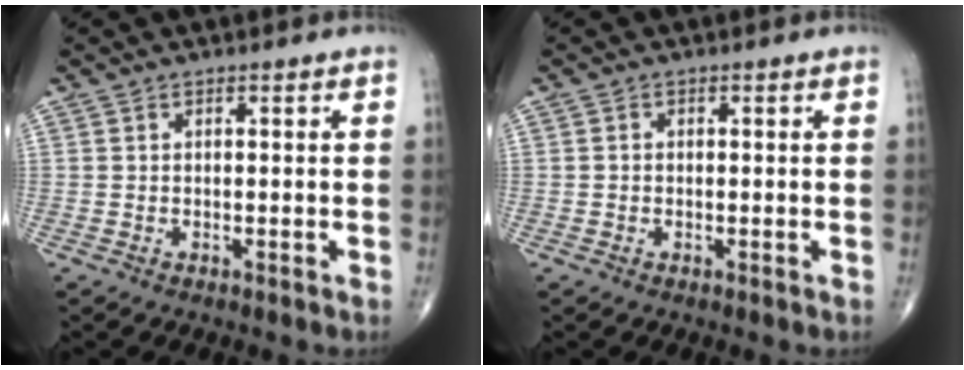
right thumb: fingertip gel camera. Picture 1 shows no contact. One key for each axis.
{"total": 0.7, "fx": -0.1, "fy": 0.6, "fz": 0.3, "tx": -0.004, "ty": 0.002, "tz": -0.002}